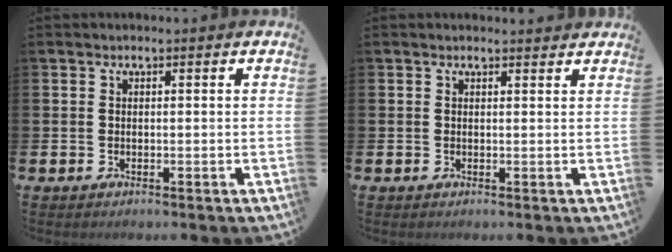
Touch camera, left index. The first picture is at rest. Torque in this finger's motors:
{"motor_torque": [0.77, -1.06, -0.02, -0.01]}